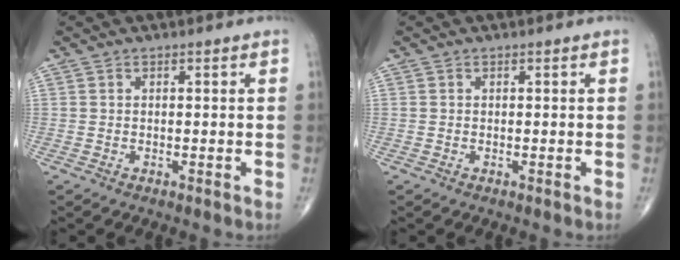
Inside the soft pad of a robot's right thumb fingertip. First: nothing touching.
{"total": 0.0}